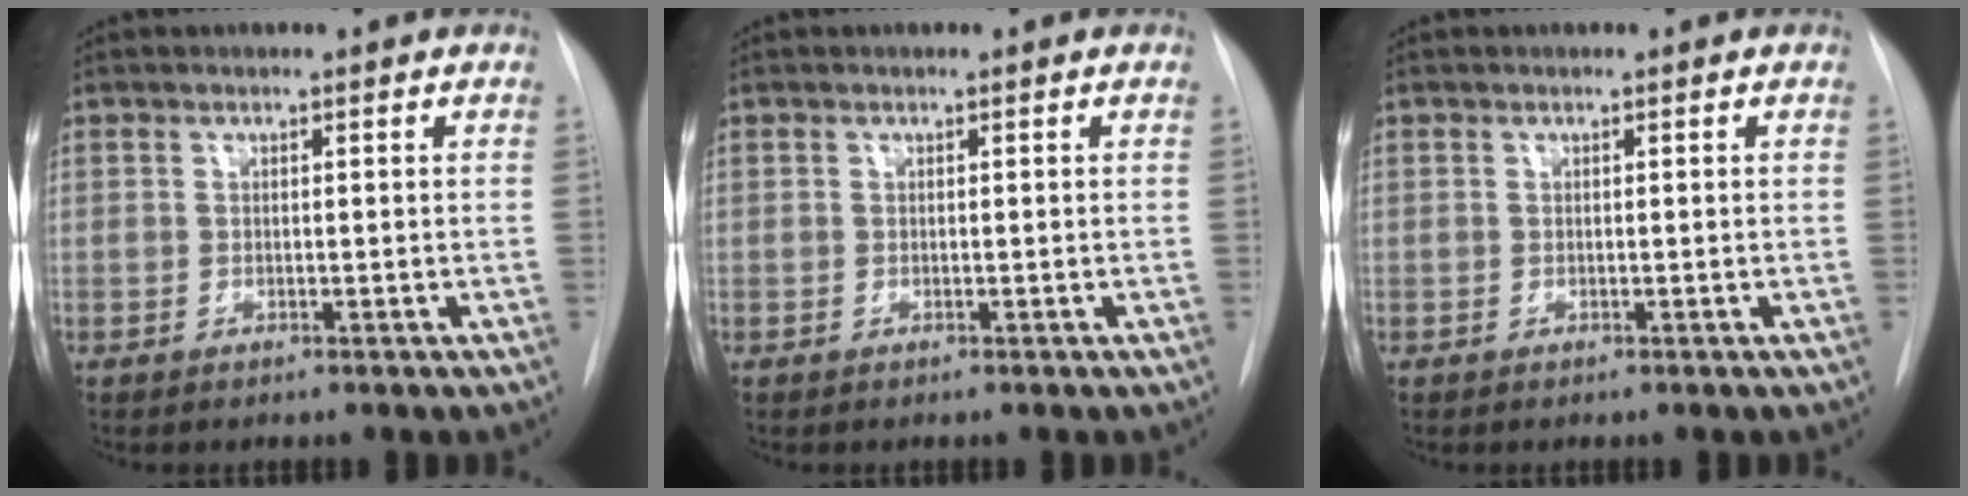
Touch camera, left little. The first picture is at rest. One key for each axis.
{"total": 0.0}
{"total": 0.0}